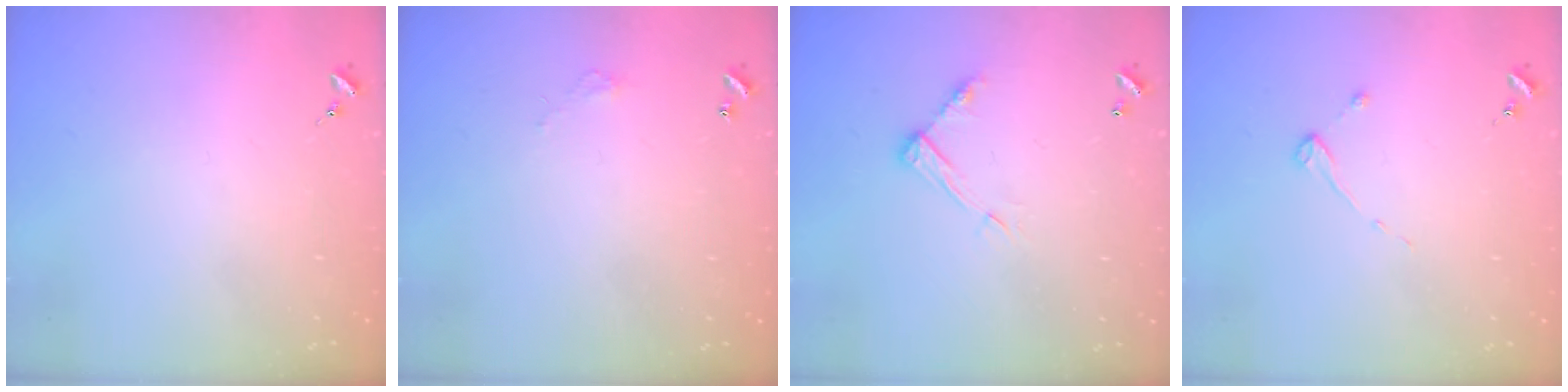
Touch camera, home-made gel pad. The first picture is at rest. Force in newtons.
{"total": 2.7, "press": 2.7, "slide": 0.2}
{"total": 9.2, "press": 9.2, "slide": 0.1}
{"total": 2.6, "press": 2.5, "slide": 0.4}